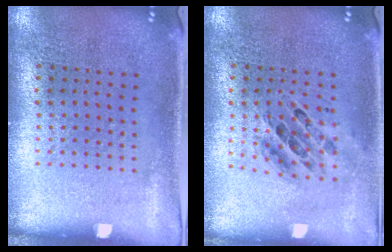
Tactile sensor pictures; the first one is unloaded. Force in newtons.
{"total": 0.7, "press": 0.7, "slide": 0.1}